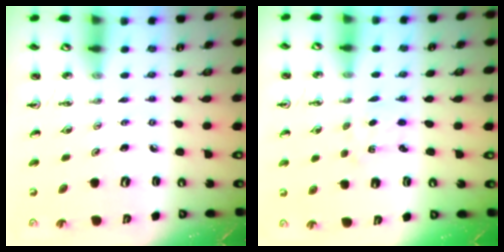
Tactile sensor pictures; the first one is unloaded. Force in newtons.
{"total": 1.7, "press": 1.7, "slide": 0.3}